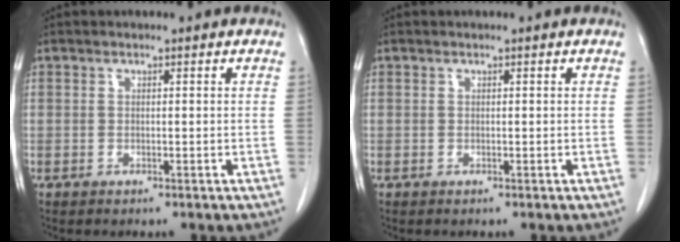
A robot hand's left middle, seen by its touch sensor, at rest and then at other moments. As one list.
[{"total": 0.0}]